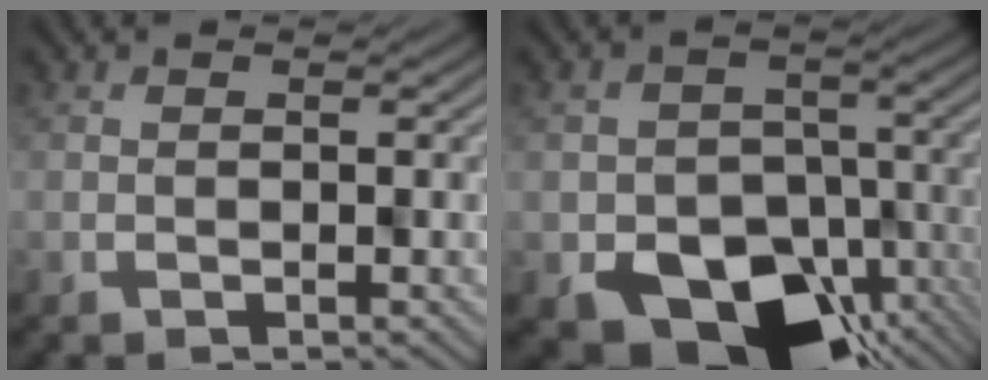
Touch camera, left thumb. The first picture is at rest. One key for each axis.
{"total": 15.0, "fx": -7.5, "fy": 10.1, "fz": 8.1, "tx": -0.127, "ty": -0.044, "tz": -0.097}